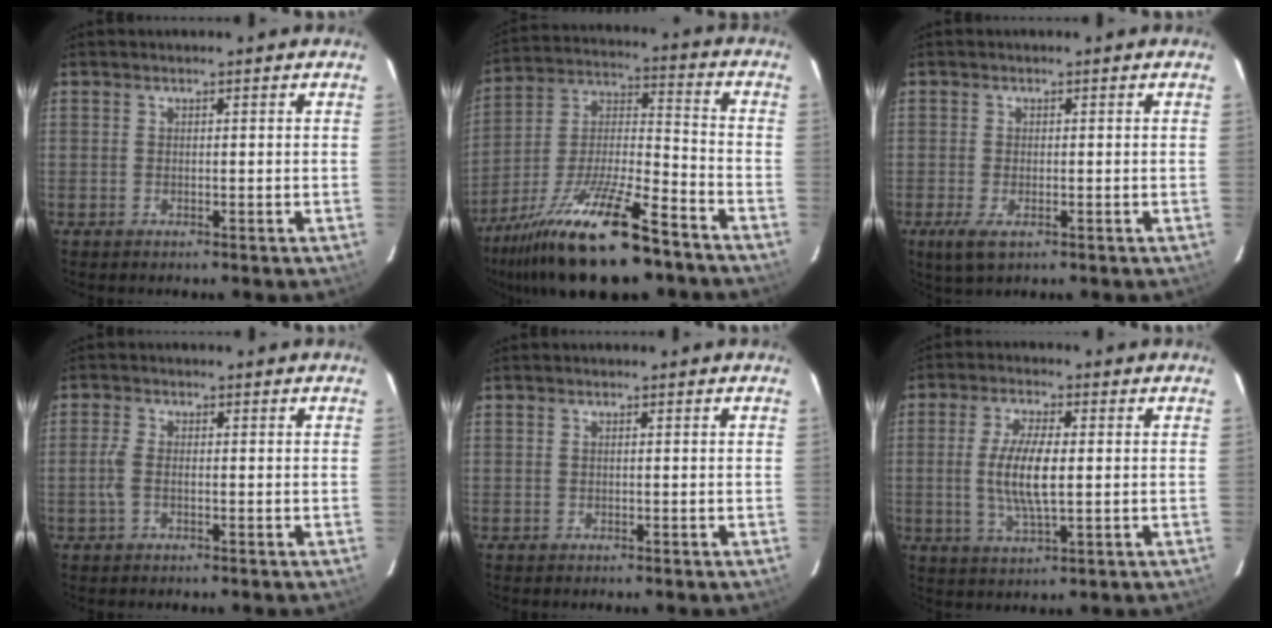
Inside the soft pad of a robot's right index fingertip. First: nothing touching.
{"total": 21.8, "force": [-15.2, 5.4, 14.6], "torque": [-0.278, -0.017, -0.259]}
{"total": 3.7, "force": [-1.6, 1.6, 2.9], "torque": [-0.060, -0.014, -0.025]}
{"total": 2.9, "force": [-0.6, 1.2, 2.5], "torque": [-0.062, 0.002, -0.014]}
{"total": 0.0}
{"total": 8.6, "force": [0.0, 2.4, 8.3], "torque": [-0.165, -0.005, 0.001]}